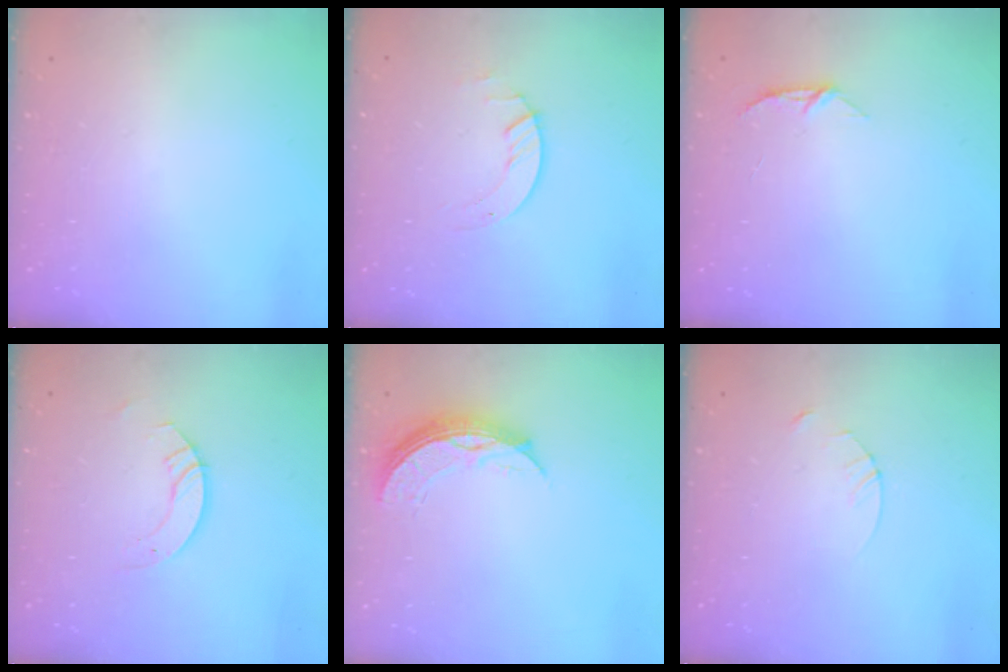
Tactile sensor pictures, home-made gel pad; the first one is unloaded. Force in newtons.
{"total": 2.0, "press": 2.0, "slide": 0.2}
{"total": 4.6, "press": 4.5, "slide": 0.5}
{"total": 3.7, "press": 3.7, "slide": 0.3}
{"total": 8.8, "press": 8.7, "slide": 0.6}
{"total": 3.2, "press": 3.2, "slide": 0.3}